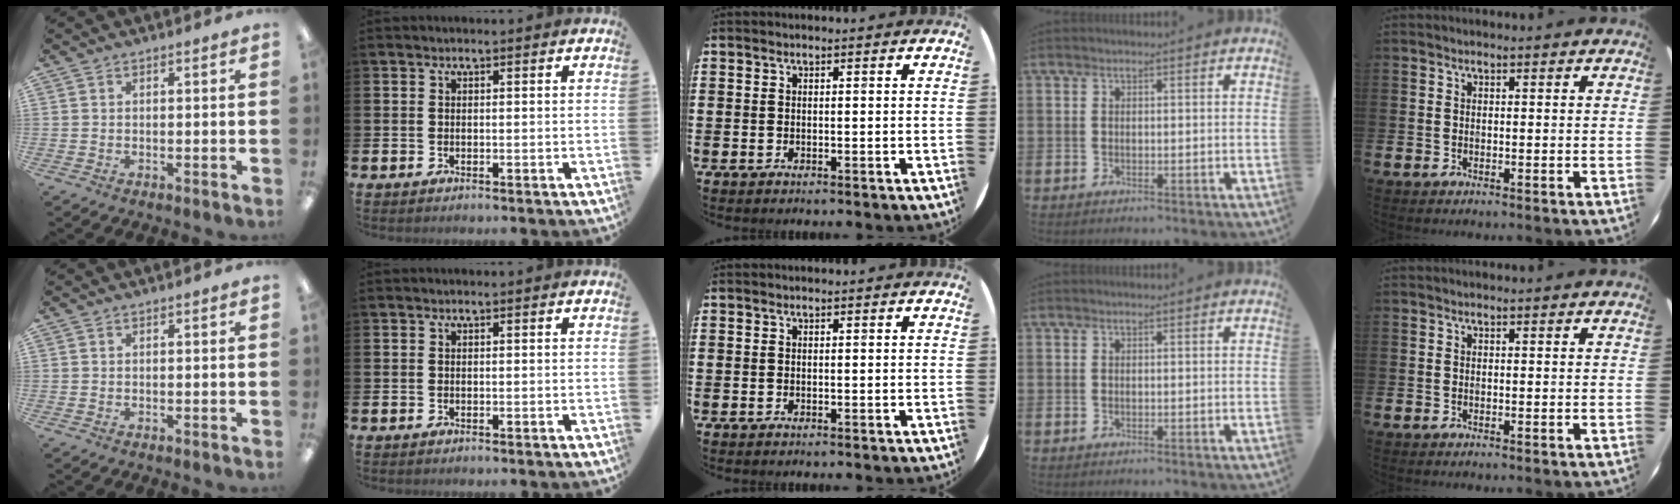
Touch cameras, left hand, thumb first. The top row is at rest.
{}